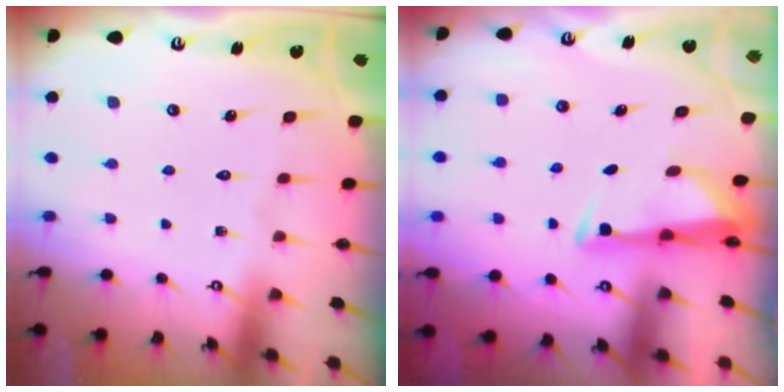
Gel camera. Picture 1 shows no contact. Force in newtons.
{"total": 3.5, "press": 3.4, "slide": 0.9}